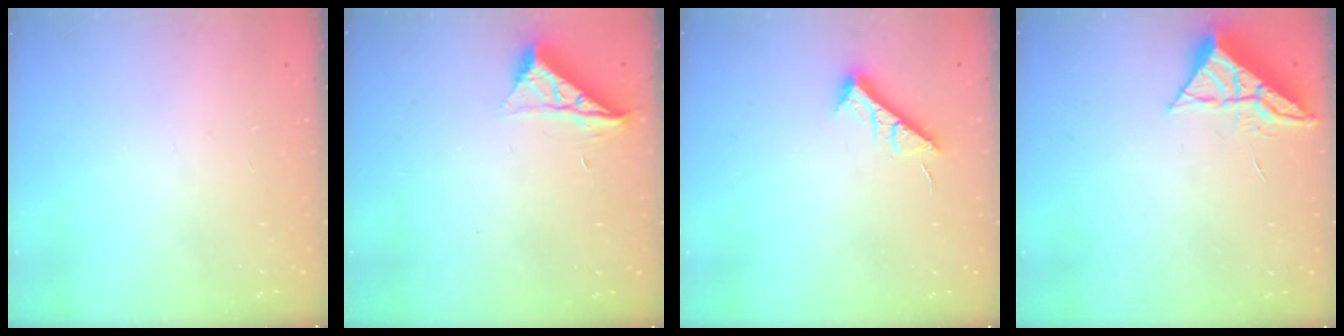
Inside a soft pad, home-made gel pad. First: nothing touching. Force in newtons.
{"total": 6.6, "press": 6.6, "slide": 0.3}
{"total": 7.3, "press": 7.3, "slide": 0.6}
{"total": 6.6, "press": 6.6, "slide": 0.3}